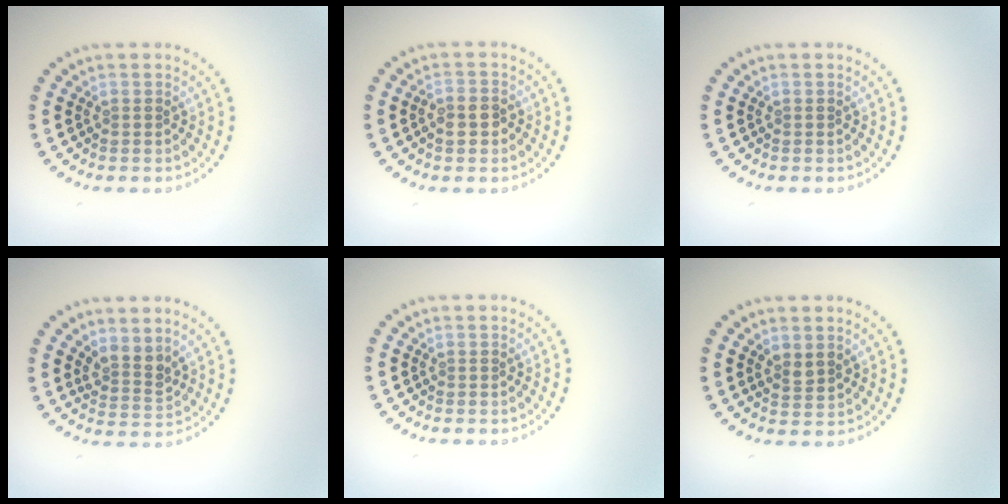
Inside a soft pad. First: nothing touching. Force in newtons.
{"total": 2.0, "press": 1.9, "slide": 0.6}
{"total": 0.0}
{"total": 2.4, "press": 1.8, "slide": 1.6}
{"total": 0.0}
{"total": 1.4, "press": 1.2, "slide": 0.7}